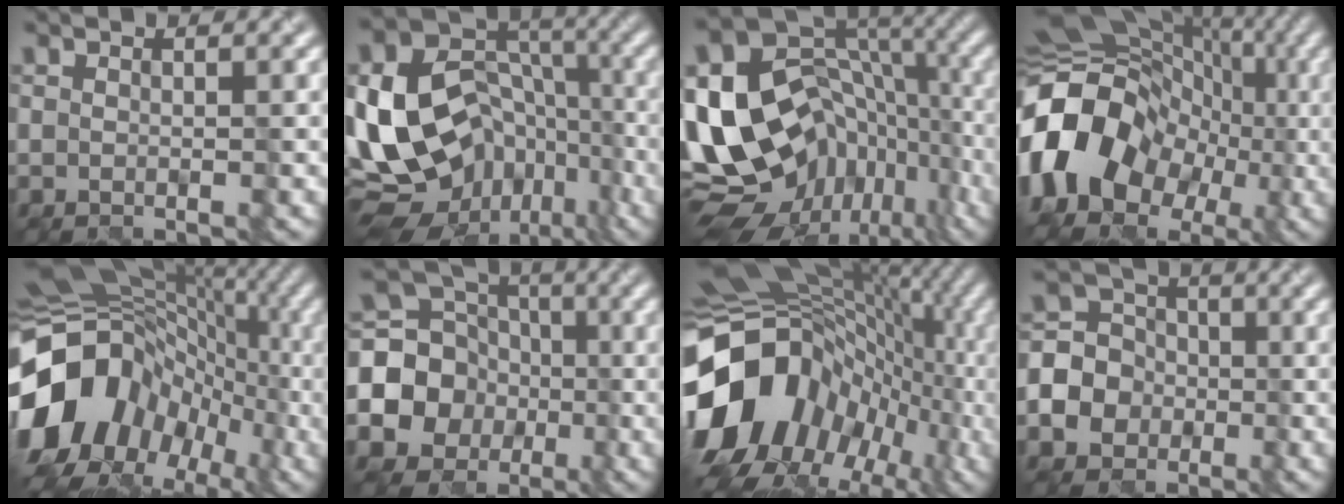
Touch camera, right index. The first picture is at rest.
{"total": 15.3, "force": [-4.5, 11.1, 9.5], "torque": [-0.197, 0.001, -0.083]}
{"total": 17.4, "force": [-4.0, 12.6, 11.3], "torque": [-0.205, 0.002, -0.041]}
{"total": 16.8, "force": [-2.7, 13.5, 9.7], "torque": [-0.192, 0.005, -0.056]}
{"total": 14.9, "force": [-2.7, 12.0, 8.4], "torque": [-0.170, 0.001, -0.067]}
{"total": 15.0, "force": [-2.5, 13.8, 5.3], "torque": [-0.133, 0.008, -0.077]}
{"total": 16.5, "force": [-1.8, 12.9, 10.1], "torque": [-0.194, 0.002, -0.029]}
{"total": 9.3, "force": [-2.7, 8.4, 2.6], "torque": [-0.082, -0.006, -0.073]}